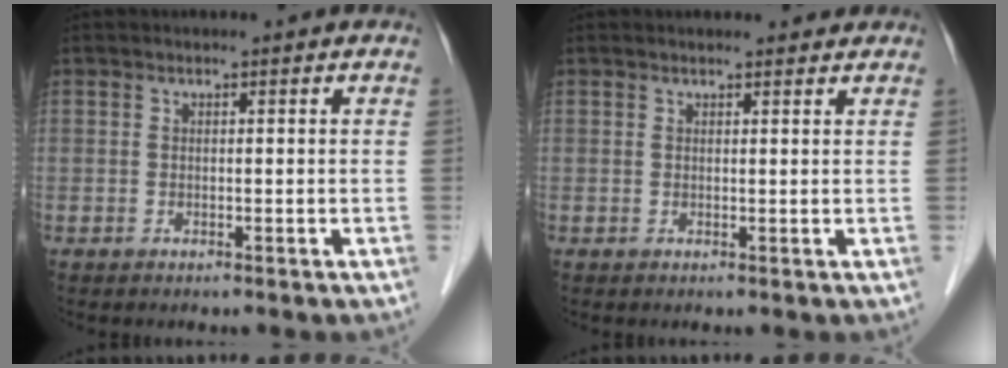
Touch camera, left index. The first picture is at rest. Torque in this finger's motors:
{"motor_torque": [0.29, -0.19, 0.06, -0.01]}